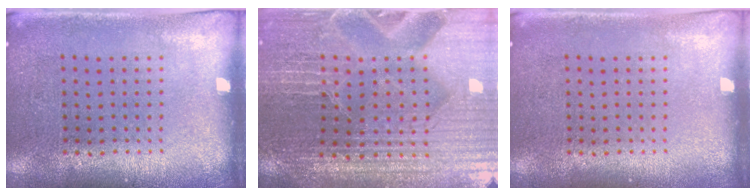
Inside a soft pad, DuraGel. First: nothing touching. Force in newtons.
{"total": 4.5, "press": 4.4, "slide": 1.3}
{"total": 0.0}